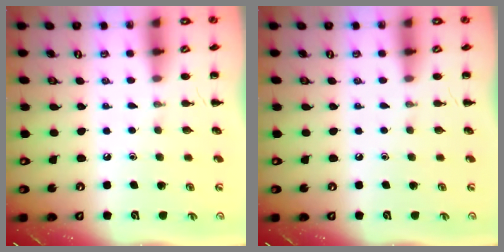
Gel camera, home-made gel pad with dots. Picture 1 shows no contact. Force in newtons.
{"total": 0.0}